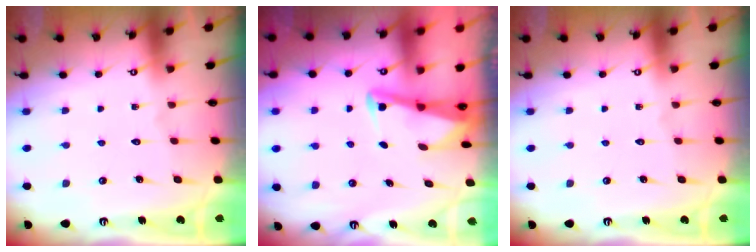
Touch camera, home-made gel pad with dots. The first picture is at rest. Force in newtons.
{"total": 2.9, "press": 2.9, "slide": 0.4}
{"total": 0.0}